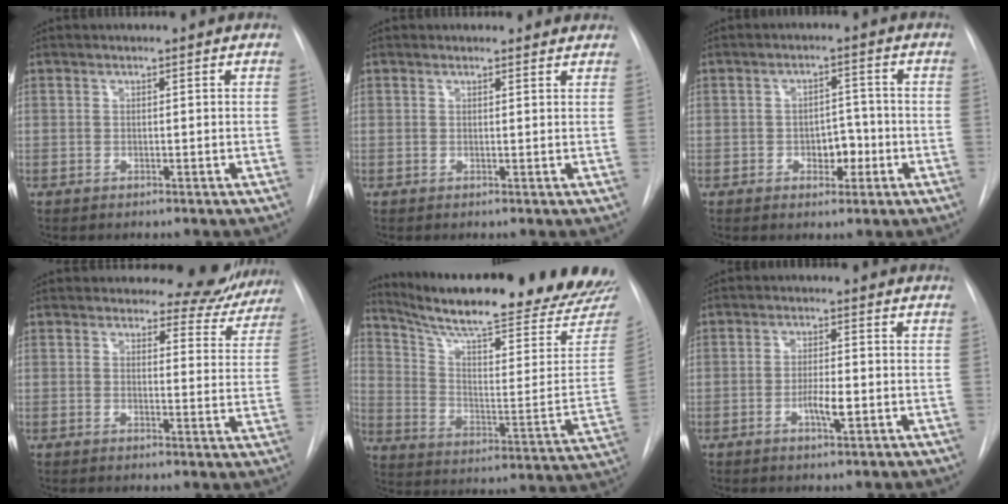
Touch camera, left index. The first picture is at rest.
{"total": 2.0, "force": [1.9, 0.6, -0.1], "torque": [-0.005, -0.005, 0.009]}
{"total": 4.3, "force": [-1.4, 2.6, 3.1], "torque": [-0.034, 0.008, -0.016]}
{"total": 8.4, "force": [7.9, 2.5, 0.7], "torque": [0.015, -0.033, 0.076]}
{"total": 28.8, "force": [25.8, 2.2, 12.8], "torque": [-0.201, -0.099, 0.342]}
{"total": 3.6, "force": [-1.1, 0.6, 3.4], "torque": [-0.061, -0.001, -0.018]}